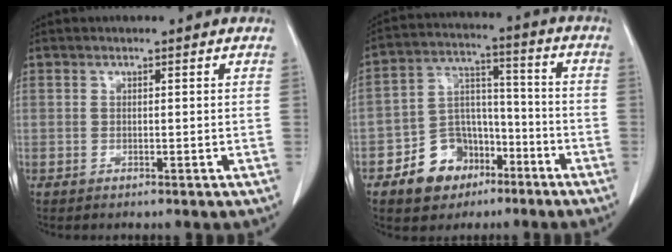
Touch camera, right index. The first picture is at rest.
{"total": 10.9, "force": [-6.0, 8.0, 4.4], "torque": [-0.082, 0.029, -0.097]}